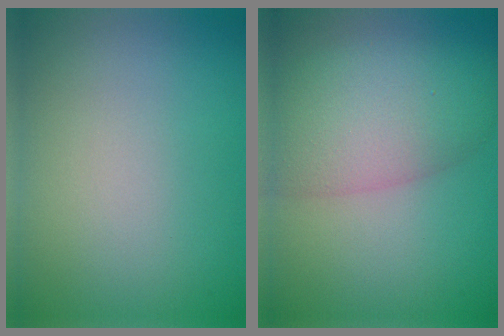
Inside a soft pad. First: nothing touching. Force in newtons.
{"total": 7.4, "press": 7.4, "slide": 0.2}